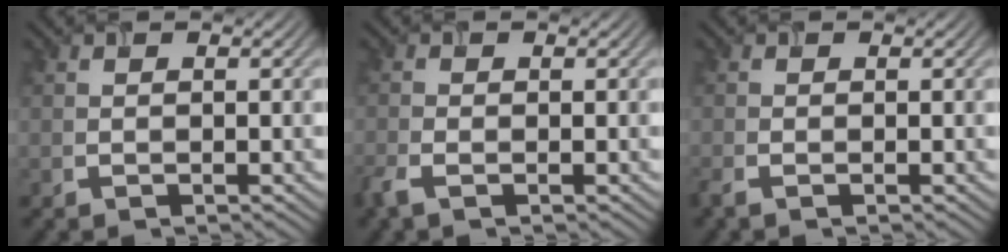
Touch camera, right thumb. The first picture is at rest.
{"total": 2.1, "force": [-1.3, 0.8, 1.4], "torque": [-0.044, -0.006, -0.033]}
{"total": 1.2, "force": [-0.8, 0.3, 0.8], "torque": [-0.027, -0.005, -0.020]}